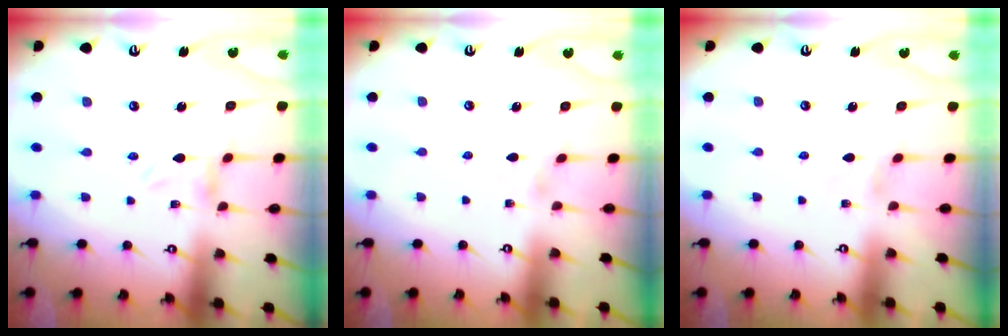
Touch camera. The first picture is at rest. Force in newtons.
{"total": 0.5, "press": 0.5, "slide": 0.2}
{"total": 1.9, "press": 1.9, "slide": 0.4}